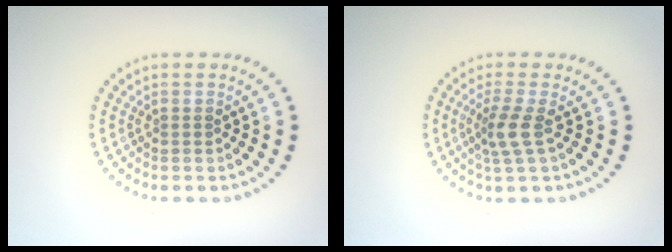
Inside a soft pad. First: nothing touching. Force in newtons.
{"total": 2.4, "press": 1.8, "slide": 1.6}